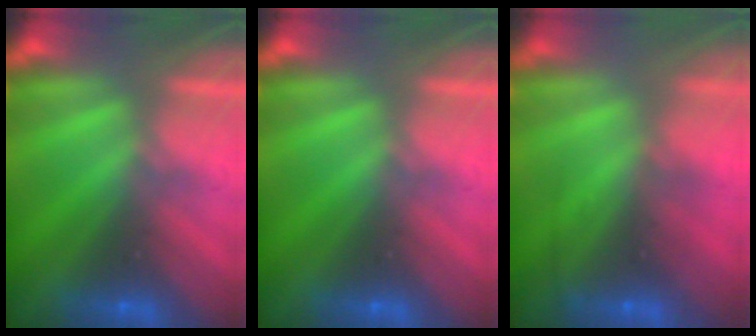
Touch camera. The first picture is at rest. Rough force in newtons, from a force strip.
{"total": 0.0}
{"total": 2.4}